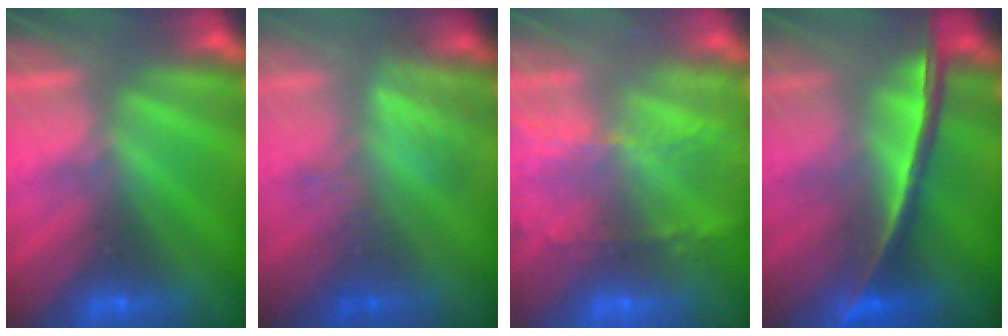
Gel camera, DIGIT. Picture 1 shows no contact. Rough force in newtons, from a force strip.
{"total": 2.8}
{"total": 9.1}
{"total": 1.5}